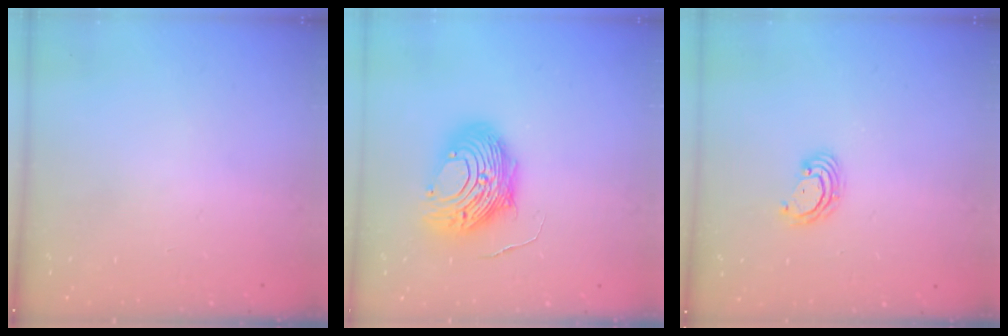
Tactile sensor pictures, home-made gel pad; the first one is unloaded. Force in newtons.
{"total": 13.5, "press": 13.4, "slide": 1.4}
{"total": 3.6, "press": 3.6, "slide": 0.3}